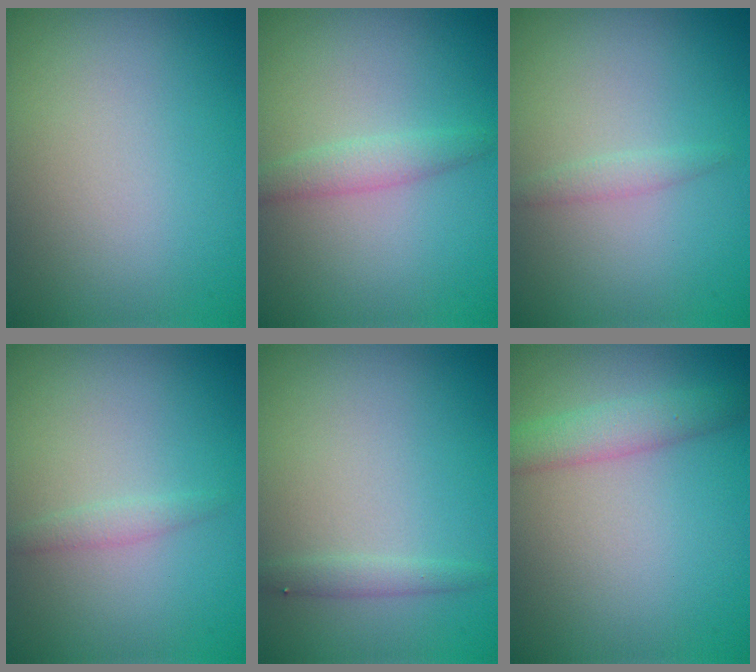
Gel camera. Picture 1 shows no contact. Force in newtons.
{"total": 1.7, "press": 1.7, "slide": 0.0}
{"total": 0.9, "press": 0.9, "slide": 0.1}
{"total": 0.9, "press": 0.9, "slide": 0.0}
{"total": 1.1, "press": 1.1, "slide": 0.1}
{"total": 2.8, "press": 2.8, "slide": 0.1}